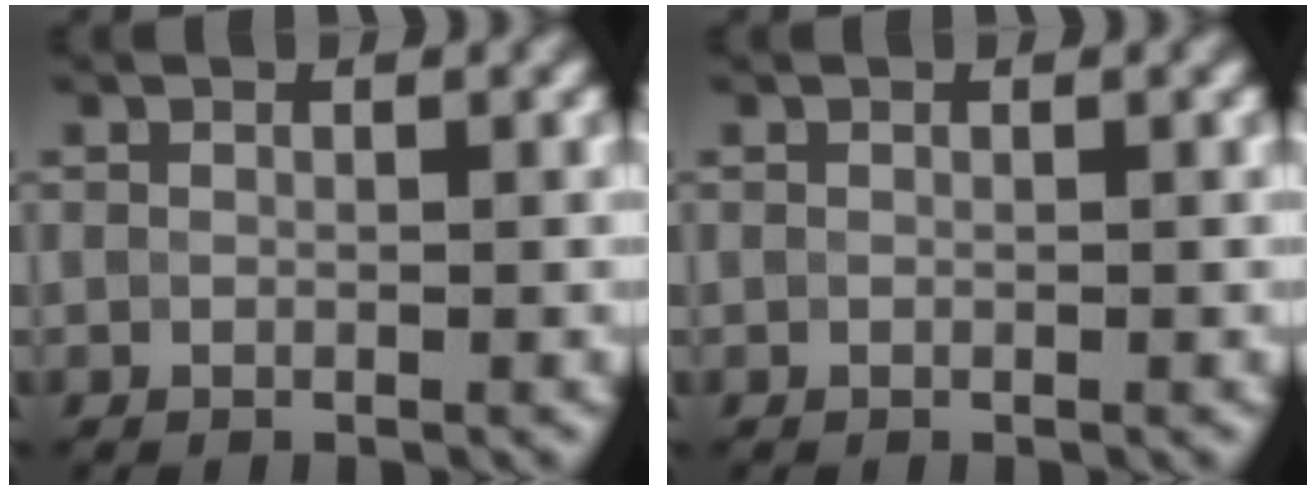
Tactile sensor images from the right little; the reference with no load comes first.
{"total": 0.0}